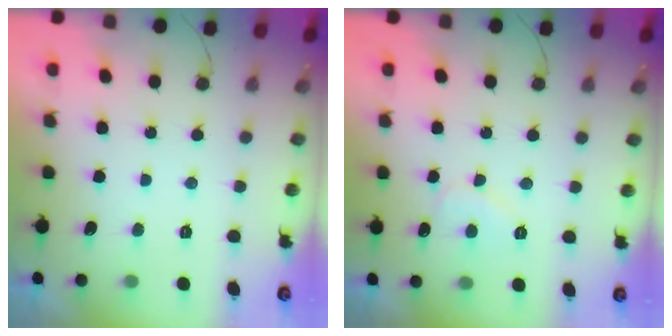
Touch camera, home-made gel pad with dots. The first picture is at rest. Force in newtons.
{"total": 6.9, "press": 6.9, "slide": 0.2}